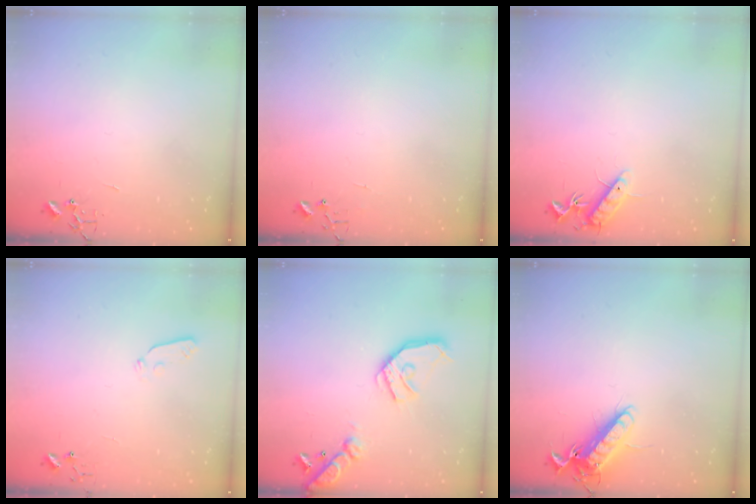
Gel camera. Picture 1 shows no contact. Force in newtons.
{"total": 5.0, "press": 5.0, "slide": 0.4}
{"total": 10.1, "press": 10.0, "slide": 0.8}
{"total": 3.7, "press": 3.6, "slide": 0.4}
{"total": 17.3, "press": 17.0, "slide": 2.8}
{"total": 13.3, "press": 13.2, "slide": 1.8}